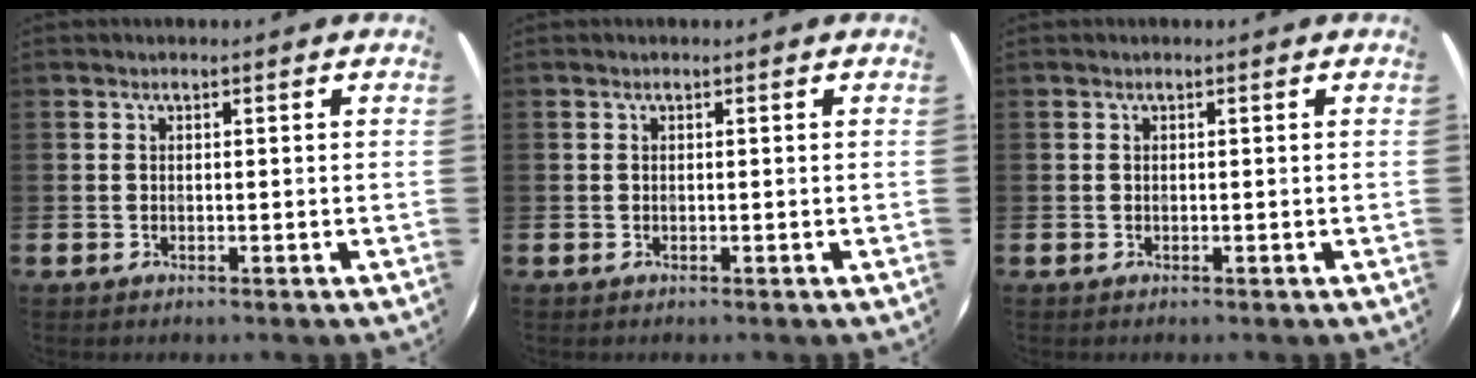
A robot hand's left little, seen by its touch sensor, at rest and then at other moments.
{"total": 0.0}
{"total": 0.0}